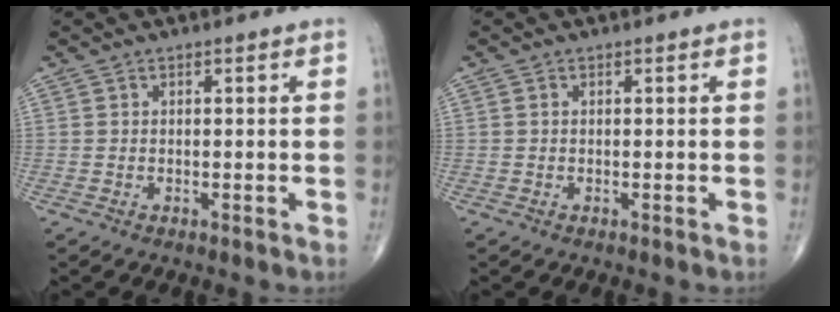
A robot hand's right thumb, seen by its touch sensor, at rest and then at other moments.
{"total": 0.0}